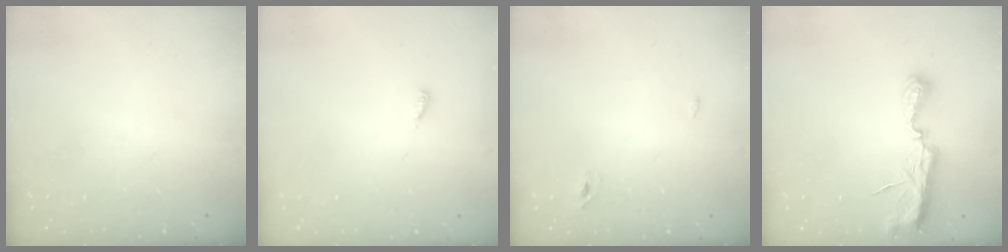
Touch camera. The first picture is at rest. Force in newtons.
{"total": 2.9, "press": 2.9, "slide": 0.2}
{"total": 2.3, "press": 2.1, "slide": 1.0}
{"total": 7.2, "press": 7.2, "slide": 0.5}